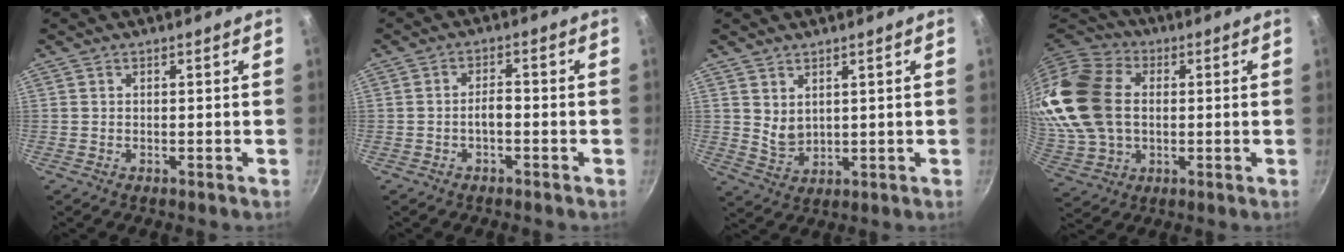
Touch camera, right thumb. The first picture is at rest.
{"total": 2.8, "force": [-1.1, 1.3, 2.2], "torque": [-0.029, 0.020, -0.020]}
{"total": 4.0, "force": [2.1, 2.5, 2.2], "torque": [-0.033, -0.020, 0.050]}
{"total": 20.8, "force": [1.9, 15.2, 14.1], "torque": [-0.272, 0.019, 0.041]}